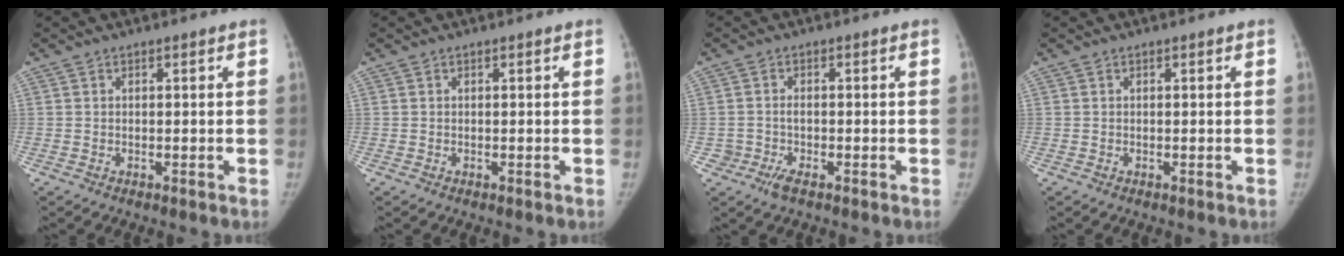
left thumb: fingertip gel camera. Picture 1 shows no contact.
{"total": 0.0}
{"total": 2.8, "force": [-1.5, 1.5, 1.9], "torque": [-0.037, 0.008, -0.024]}
{"total": 0.0}